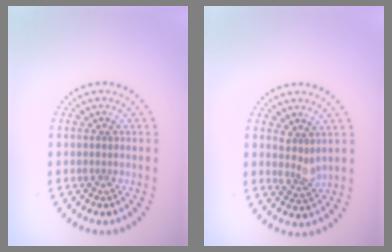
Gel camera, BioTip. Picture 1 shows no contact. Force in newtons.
{"total": 2.0, "press": 1.5, "slide": 1.3}